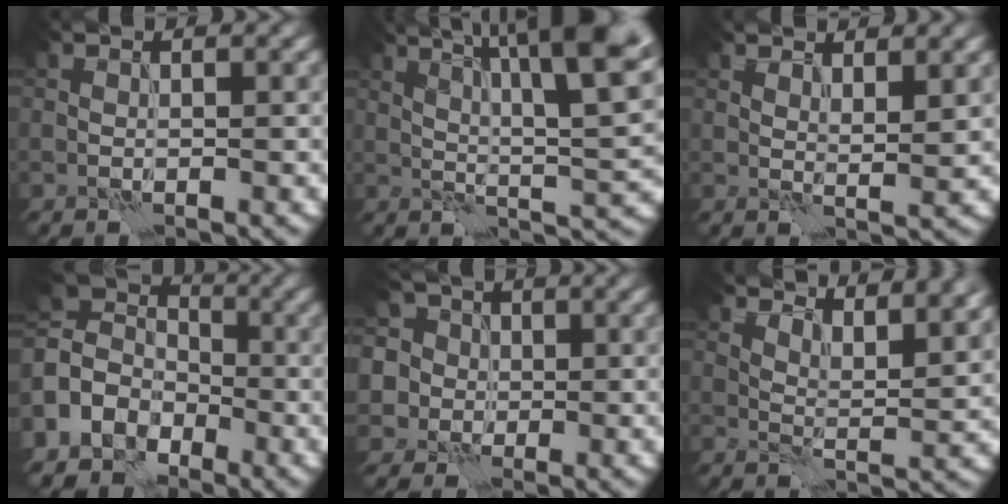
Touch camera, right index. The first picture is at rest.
{"total": 12.7, "force": [5.7, 4.1, 10.6], "torque": [-0.157, 0.013, 0.080]}
{"total": 2.7, "force": [1.8, 0.7, 1.8], "torque": [-0.028, -0.003, 0.033]}
{"total": 6.5, "force": [-3.0, 5.5, 1.8], "torque": [-0.047, 0.002, -0.070]}
{"total": 9.4, "force": [4.3, 7.6, 3.5], "torque": [-0.075, 0.022, 0.046]}
{"total": 7.8, "force": [6.4, 2.3, 3.9], "torque": [-0.049, 0.001, 0.080]}